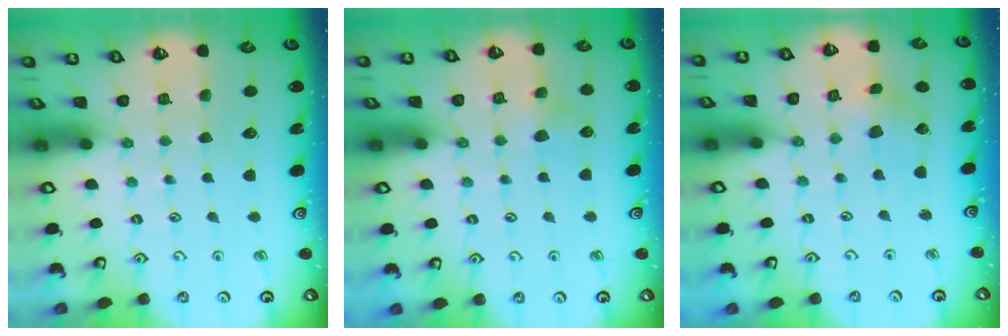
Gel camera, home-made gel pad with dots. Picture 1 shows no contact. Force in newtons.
{"total": 3.9, "press": 3.9, "slide": 0.4}
{"total": 2.7, "press": 2.7, "slide": 0.5}